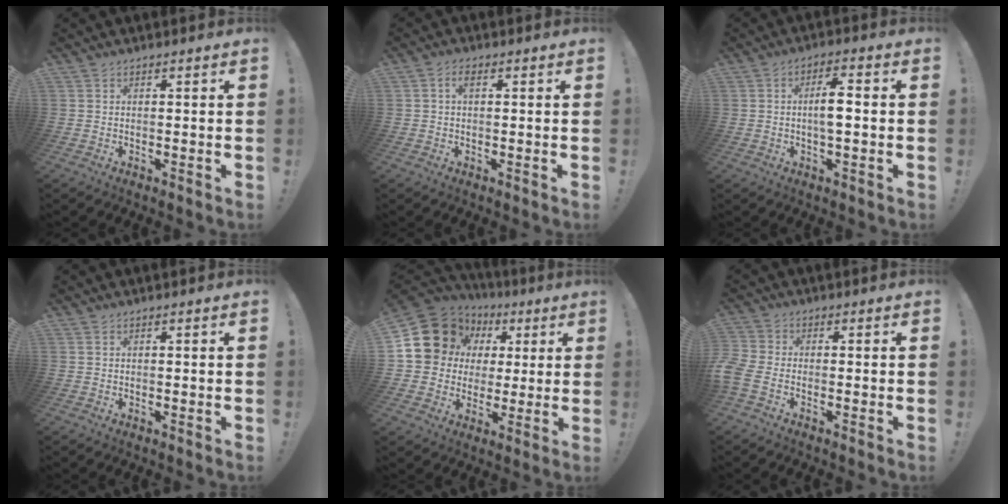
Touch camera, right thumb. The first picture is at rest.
{"total": 2.1, "force": [0.4, 1.1, 1.7], "torque": [-0.030, 0.005, 0.004]}
{"total": 6.1, "force": [-0.2, 1.9, 5.8], "torque": [-0.102, 0.006, -0.009]}
{"total": 0.0}
{"total": 16.9, "force": [5.8, 14.1, 7.2], "torque": [-0.123, -0.018, 0.133]}
{"total": 4.6, "force": [-2.1, 2.6, 3.1], "torque": [-0.088, -0.004, -0.037]}